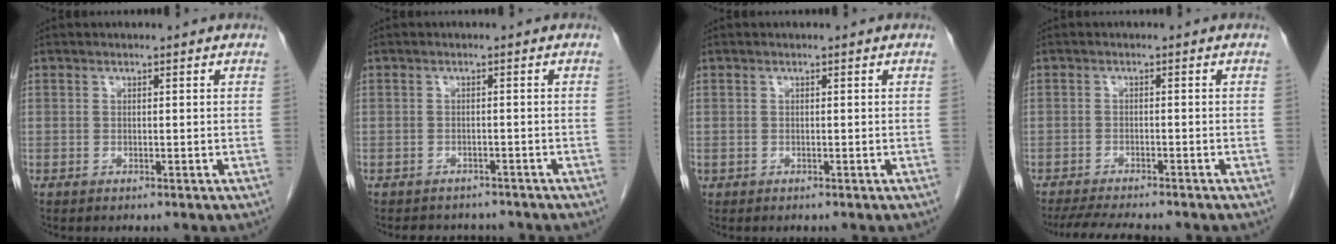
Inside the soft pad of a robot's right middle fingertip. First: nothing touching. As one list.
[{"total": 5.0, "force": [-4.5, 2.1, 0.7], "torque": [-0.009, 0.004, -0.055]}, {"total": 0.0}, {"total": 8.2, "force": [-7.3, 1.1, 3.6], "torque": [-0.056, -0.015, -0.112]}]